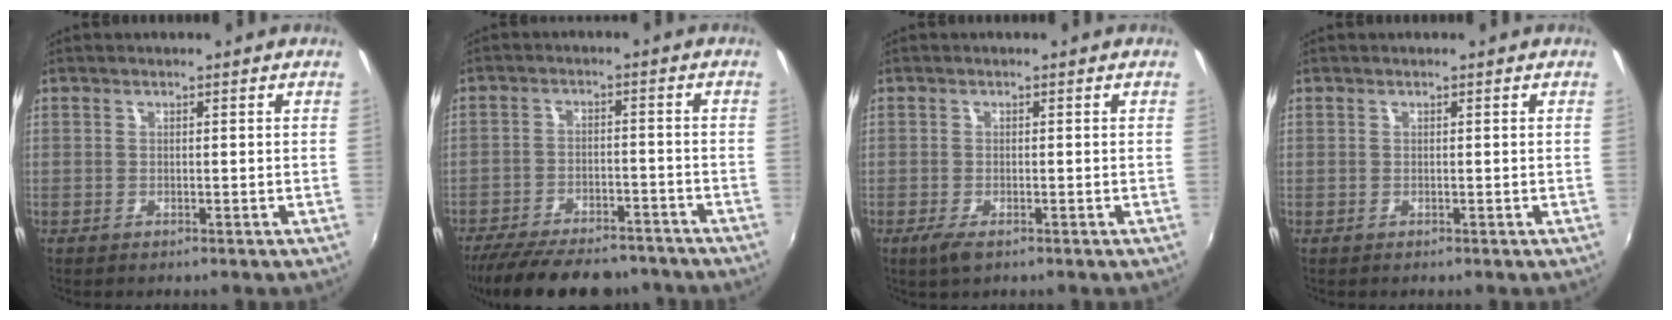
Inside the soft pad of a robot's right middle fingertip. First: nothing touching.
{"total": 19.1, "force": [-15.9, 6.5, 8.5], "torque": [-0.177, -0.016, -0.226]}
{"total": 2.8, "force": [-1.6, 0.9, 2.0], "torque": [-0.042, -0.011, -0.028]}
{"total": 0.0}